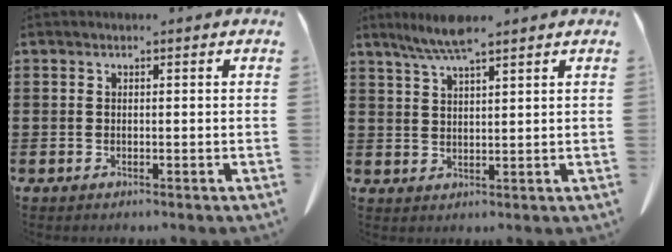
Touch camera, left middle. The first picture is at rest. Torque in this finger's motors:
{"motor_torque": [0.14, -0.10, 0.25, 0.05]}